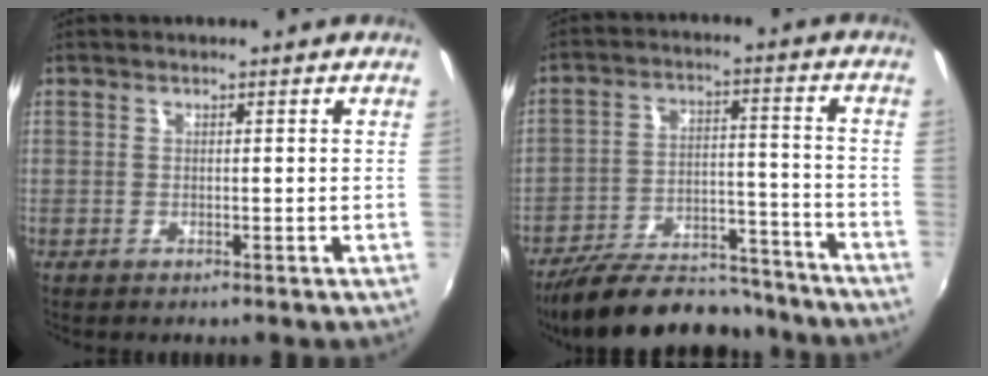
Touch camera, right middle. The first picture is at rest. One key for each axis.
{"total": 21.7, "fx": -18.6, "fy": 7.2, "fz": 8.5, "tx": -0.165, "ty": 0.011, "tz": -0.260}